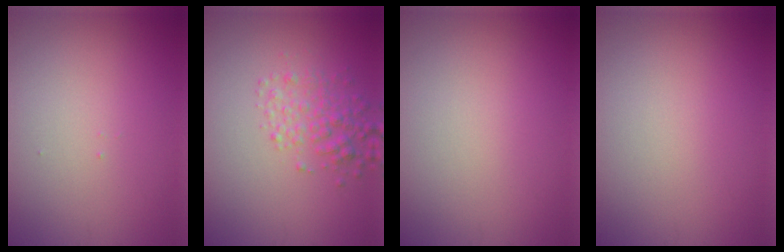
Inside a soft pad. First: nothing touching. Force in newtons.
{"total": 2.9, "press": 2.9, "slide": 0.0}
{"total": 0.0}
{"total": 0.0}